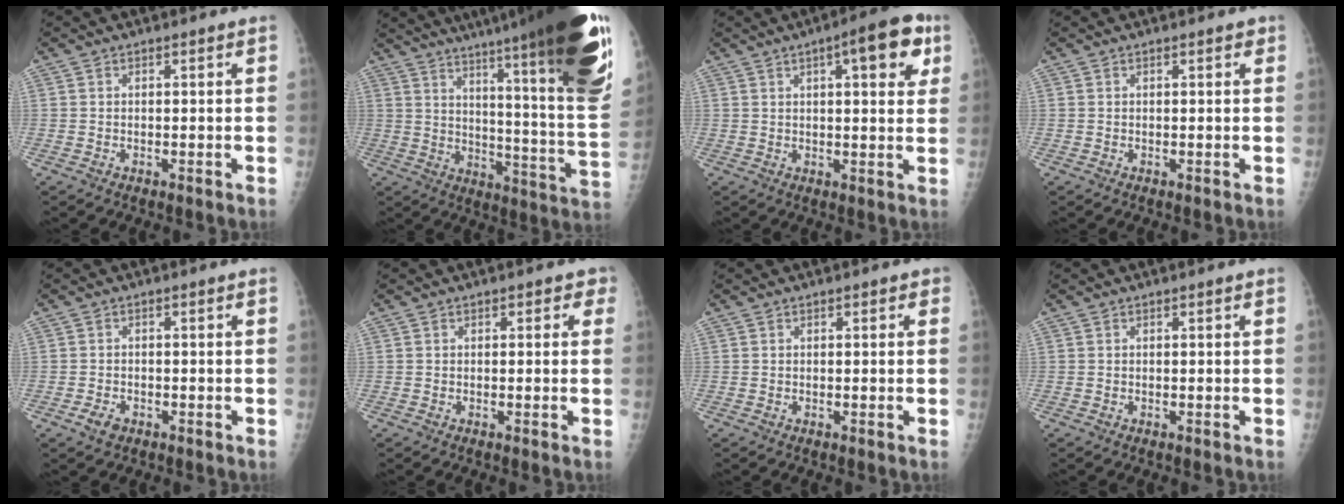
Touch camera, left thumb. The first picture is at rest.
{"total": 33.0, "force": [22.3, 3.0, 24.2], "torque": [-0.270, -0.105, 0.309]}
{"total": 11.2, "force": [4.7, 3.7, 9.5], "torque": [-0.098, -0.001, 0.053]}
{"total": 0.9, "force": [0.5, 0.4, 0.6], "torque": [-0.005, 0.001, 0.003]}
{"total": 2.2, "force": [-1.4, 1.4, 1.0], "torque": [-0.018, 0.003, -0.021]}
{"total": 2.0, "force": [0.7, 1.4, 1.2], "torque": [0.011, 0.004, 0.000]}
{"total": 0.9, "force": [0.3, 0.5, 0.6], "torque": [0.000, 0.002, 0.000]}
{"total": 0.0}